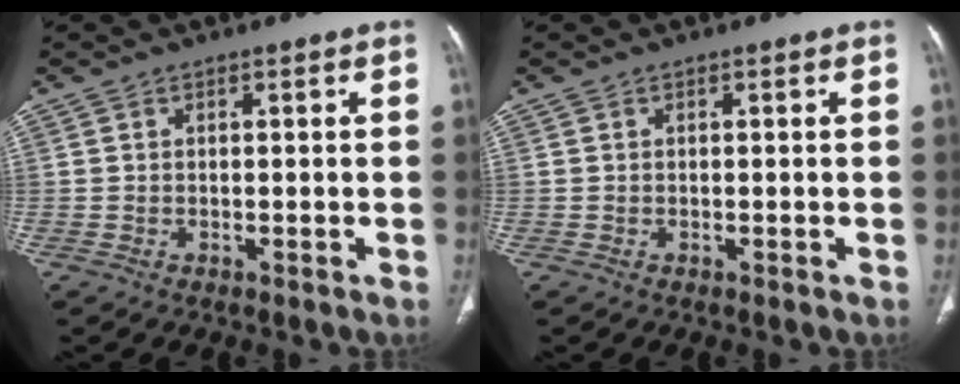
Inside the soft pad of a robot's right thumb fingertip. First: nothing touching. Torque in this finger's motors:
{"motor_torque": [-0.05, 0.05, -0.10, 0.07, 0.01]}